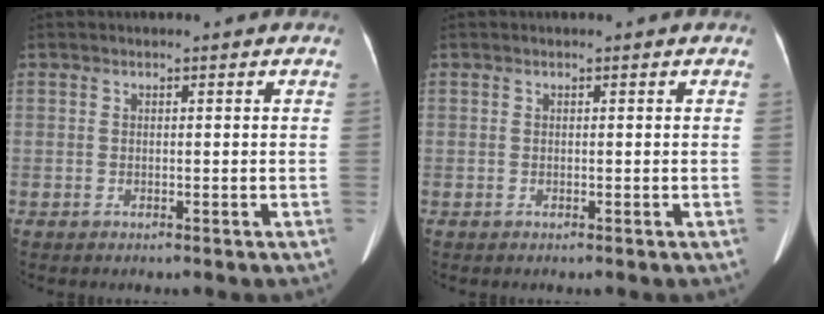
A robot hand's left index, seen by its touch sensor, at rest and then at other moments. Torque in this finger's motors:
{"motor_torque": [0.02, 0.01, 0.00, 0.00]}